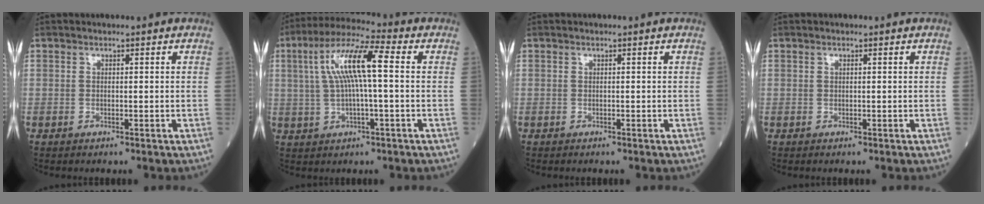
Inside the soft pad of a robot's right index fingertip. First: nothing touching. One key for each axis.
{"total": 10.8, "fx": 1.6, "fy": 1.3, "fz": 10.6, "tx": -0.208, "ty": 0.027, "tz": 0.028}
{"total": 0.0}
{"total": 0.0}